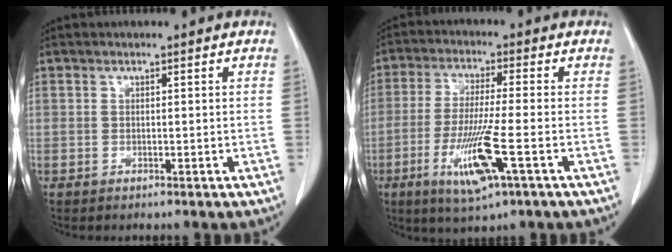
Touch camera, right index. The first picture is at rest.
{"total": 10.5, "force": [-3.9, 0.3, 9.7], "torque": [-0.194, -0.022, -0.072]}